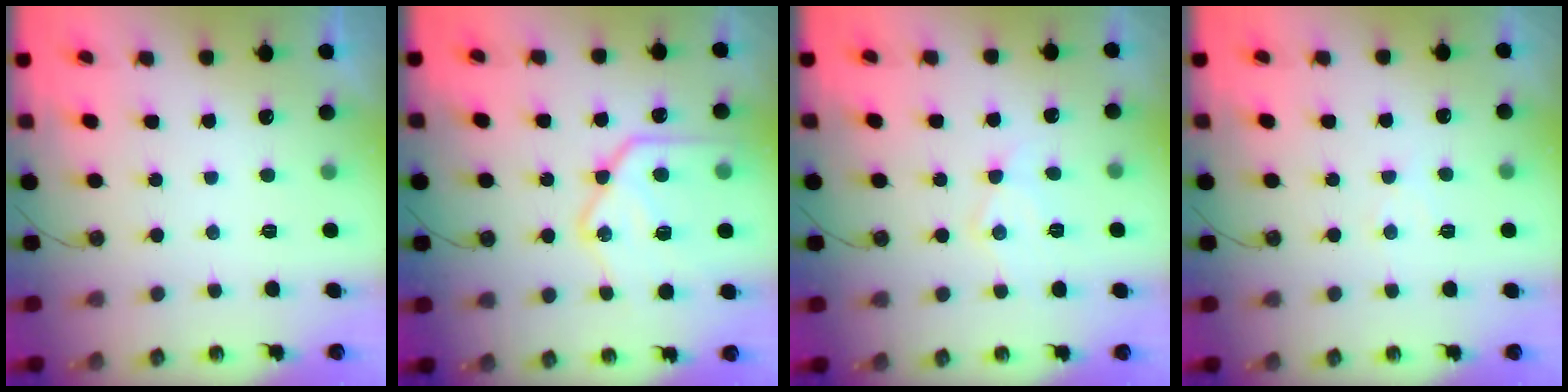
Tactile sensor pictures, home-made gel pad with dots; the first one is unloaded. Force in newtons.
{"total": 20.8, "press": 20.7, "slide": 1.9}
{"total": 9.0, "press": 9.0, "slide": 0.5}
{"total": 4.3, "press": 4.3, "slide": 0.5}